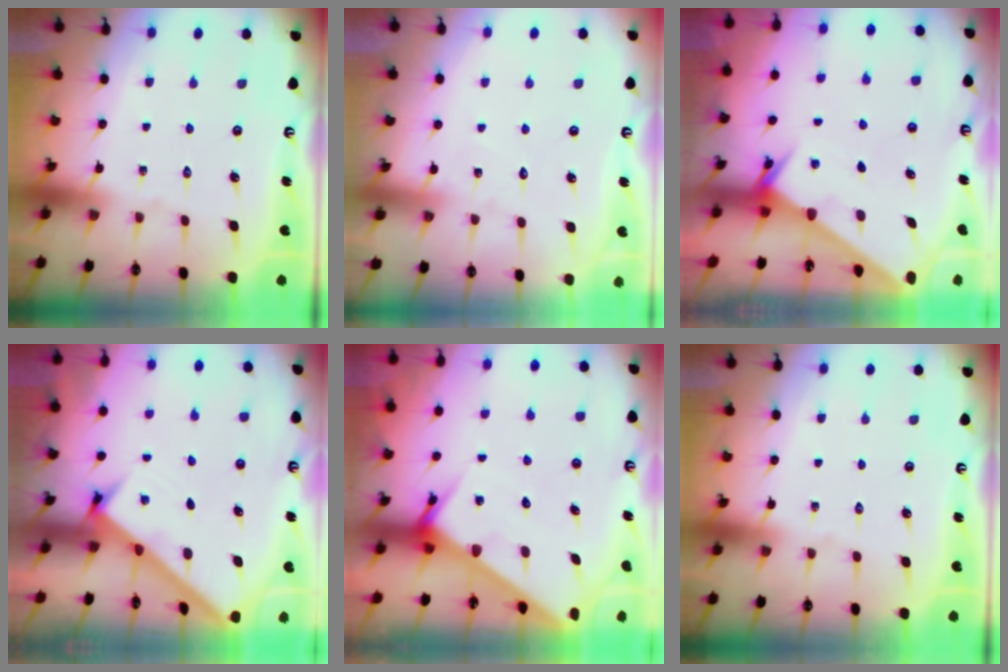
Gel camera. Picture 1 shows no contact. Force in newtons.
{"total": 2.6, "press": 2.6, "slide": 0.2}
{"total": 2.0, "press": 2.0, "slide": 0.1}
{"total": 2.9, "press": 2.9, "slide": 0.4}
{"total": 4.7, "press": 4.7, "slide": 0.3}
{"total": 0.0}